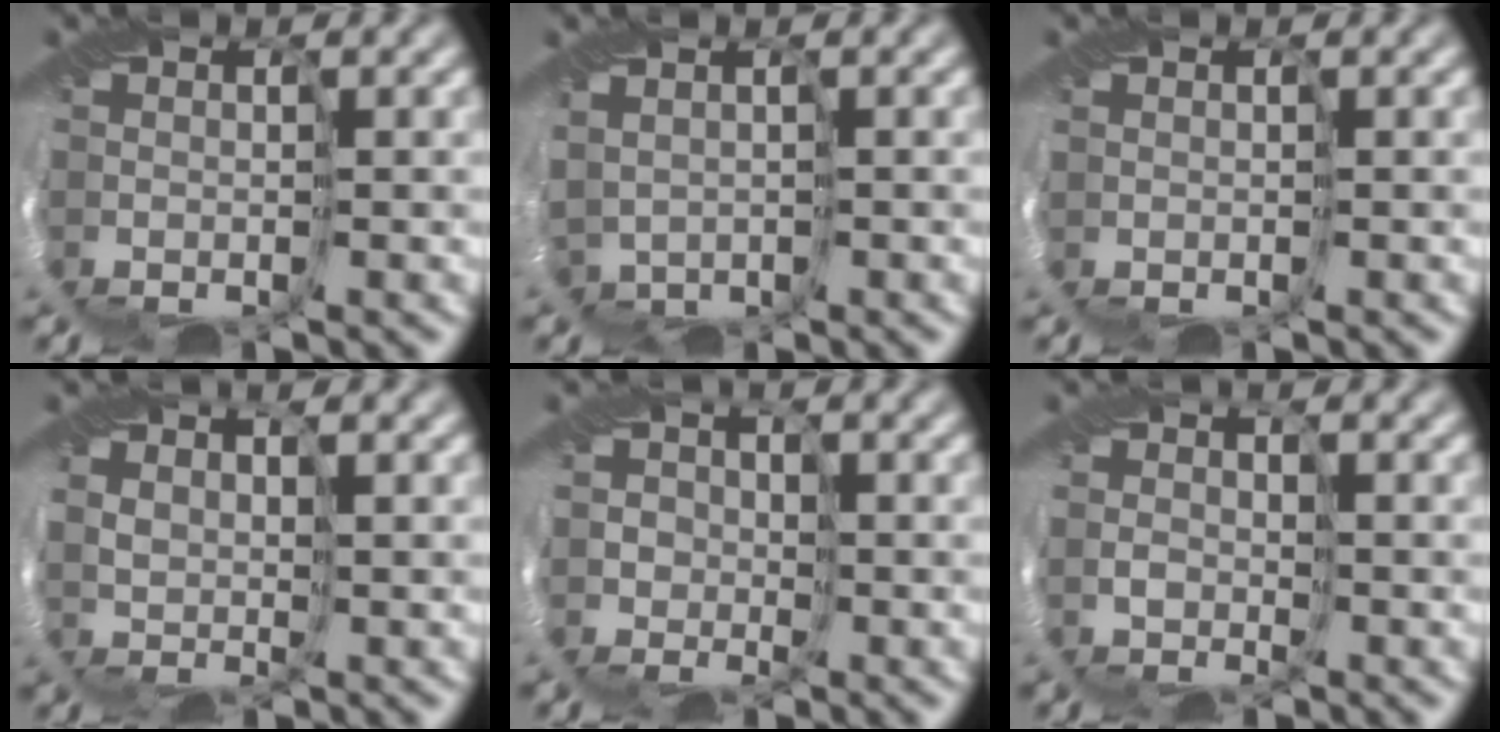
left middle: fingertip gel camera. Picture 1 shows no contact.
{"total": 1.6, "force": [1.4, 0.7, -0.1], "torque": [-0.014, 0.009, 0.035]}
{"total": 0.6, "force": [0.6, 0.1, -0.2], "torque": [0.010, 0.001, 0.013]}
{"total": 2.4, "force": [2.2, -0.4, -0.8], "torque": [-0.004, 0.012, 0.044]}
{"total": 2.3, "force": [1.4, 1.1, -1.4], "torque": [0.019, 0.013, 0.018]}
{"total": 1.7, "force": [0.8, -0.3, -1.4], "torque": [0.015, 0.004, 0.017]}